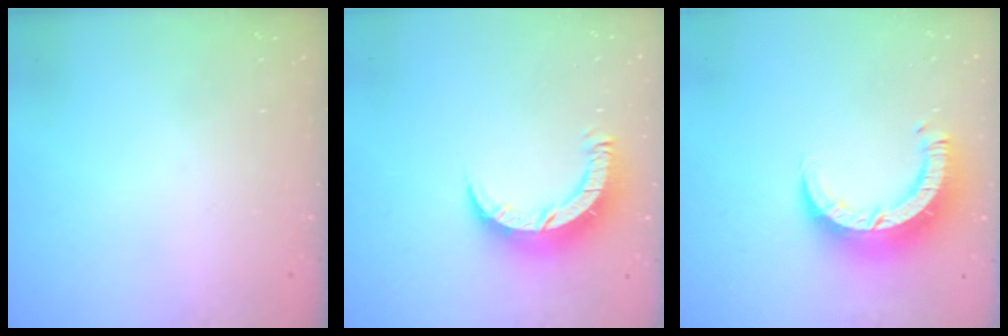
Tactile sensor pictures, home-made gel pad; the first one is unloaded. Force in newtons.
{"total": 9.4, "press": 9.4, "slide": 0.7}
{"total": 10.0, "press": 9.9, "slide": 1.2}